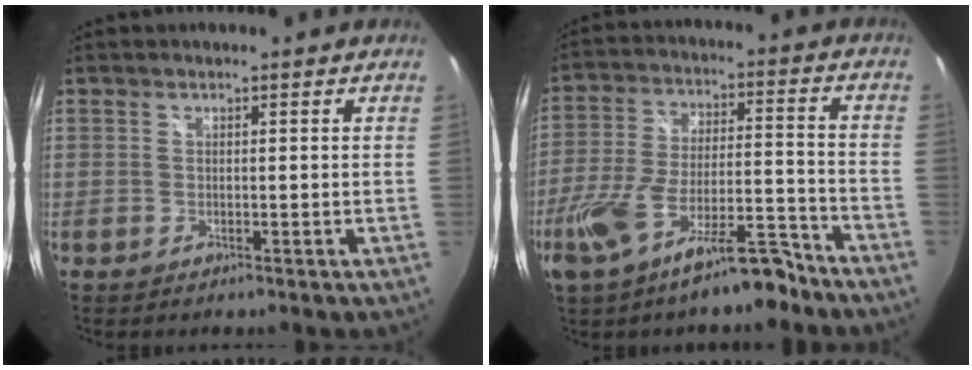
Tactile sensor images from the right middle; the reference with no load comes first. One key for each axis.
{"total": 15.5, "fx": -10.9, "fy": 3.9, "fz": 10.3, "tx": -0.201, "ty": -0.017, "tz": -0.178}